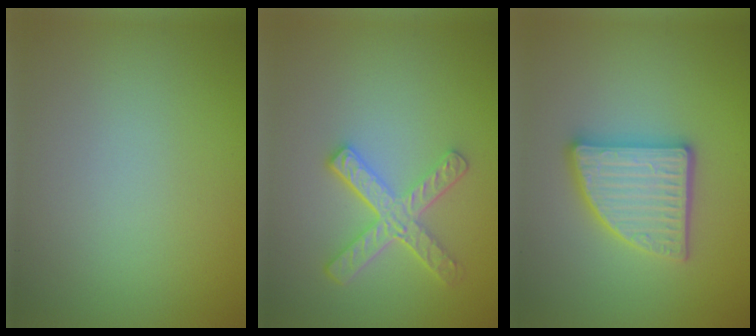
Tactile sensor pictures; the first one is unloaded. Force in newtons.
{"total": 4.5, "press": 3.3, "slide": 3.0}
{"total": 5.0, "press": 4.9, "slide": 0.8}